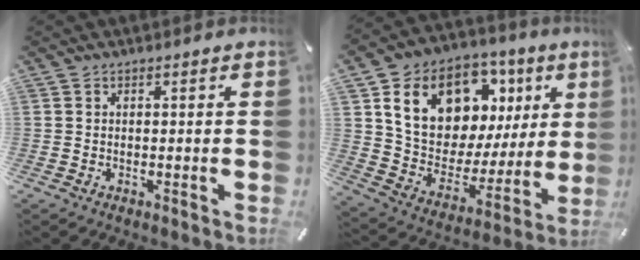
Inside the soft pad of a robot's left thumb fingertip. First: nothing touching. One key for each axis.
{"total": 18.1, "fx": 9.0, "fy": 12.4, "fz": 9.5, "tx": -0.163, "ty": -0.055, "tz": 0.168}